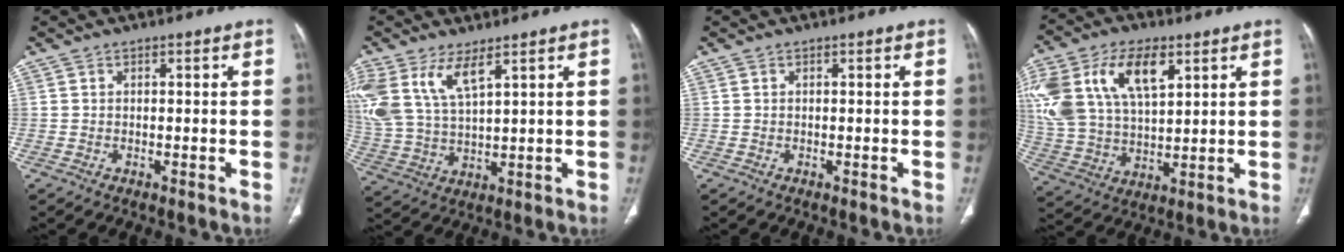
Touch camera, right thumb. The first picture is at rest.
{"total": 12.4, "force": [6.6, 5.2, 9.2], "torque": [-0.208, -0.017, 0.144]}
{"total": 0.0}
{"total": 23.3, "force": [9.4, 13.2, 16.8], "torque": [-0.367, 0.008, 0.178]}